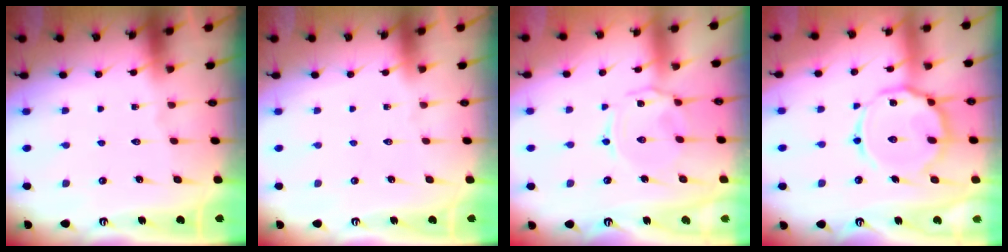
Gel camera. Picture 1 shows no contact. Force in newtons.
{"total": 0.0}
{"total": 2.2, "press": 2.2, "slide": 0.6}
{"total": 14.3, "press": 14.2, "slide": 1.3}